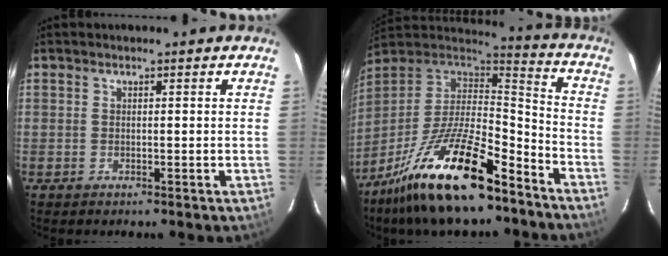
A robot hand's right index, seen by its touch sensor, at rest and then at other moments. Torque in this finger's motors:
{"motor_torque": [1.53, -0.61, 0.65, 0.15]}